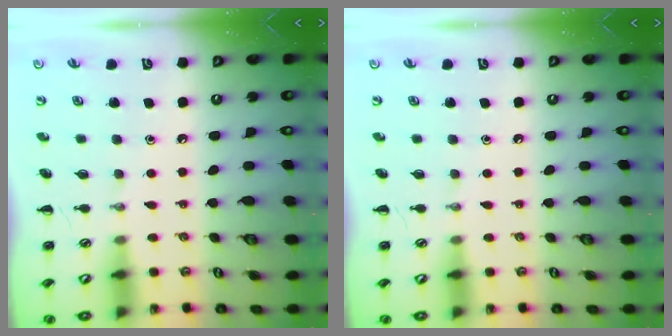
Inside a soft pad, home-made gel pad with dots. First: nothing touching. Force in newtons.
{"total": 0.0}